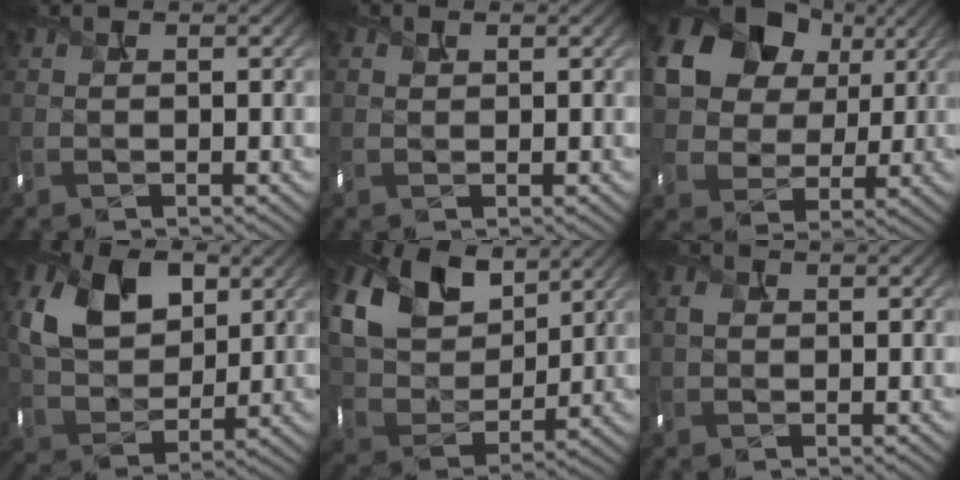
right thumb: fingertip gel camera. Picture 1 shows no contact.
{"total": 0.9, "force": [0.3, 0.7, 0.3], "torque": [-0.011, -0.003, 0.008]}
{"total": 14.0, "force": [5.2, 10.7, 7.3], "torque": [-0.166, 0.022, 0.086]}
{"total": 9.5, "force": [3.2, 6.4, 6.2], "torque": [-0.134, -0.006, 0.060]}
{"total": 12.2, "force": [6.3, 7.8, 6.9], "torque": [-0.179, 0.008, 0.116]}
{"total": 1.0, "force": [0.0, 0.9, 0.4], "torque": [-0.011, -0.001, -0.001]}